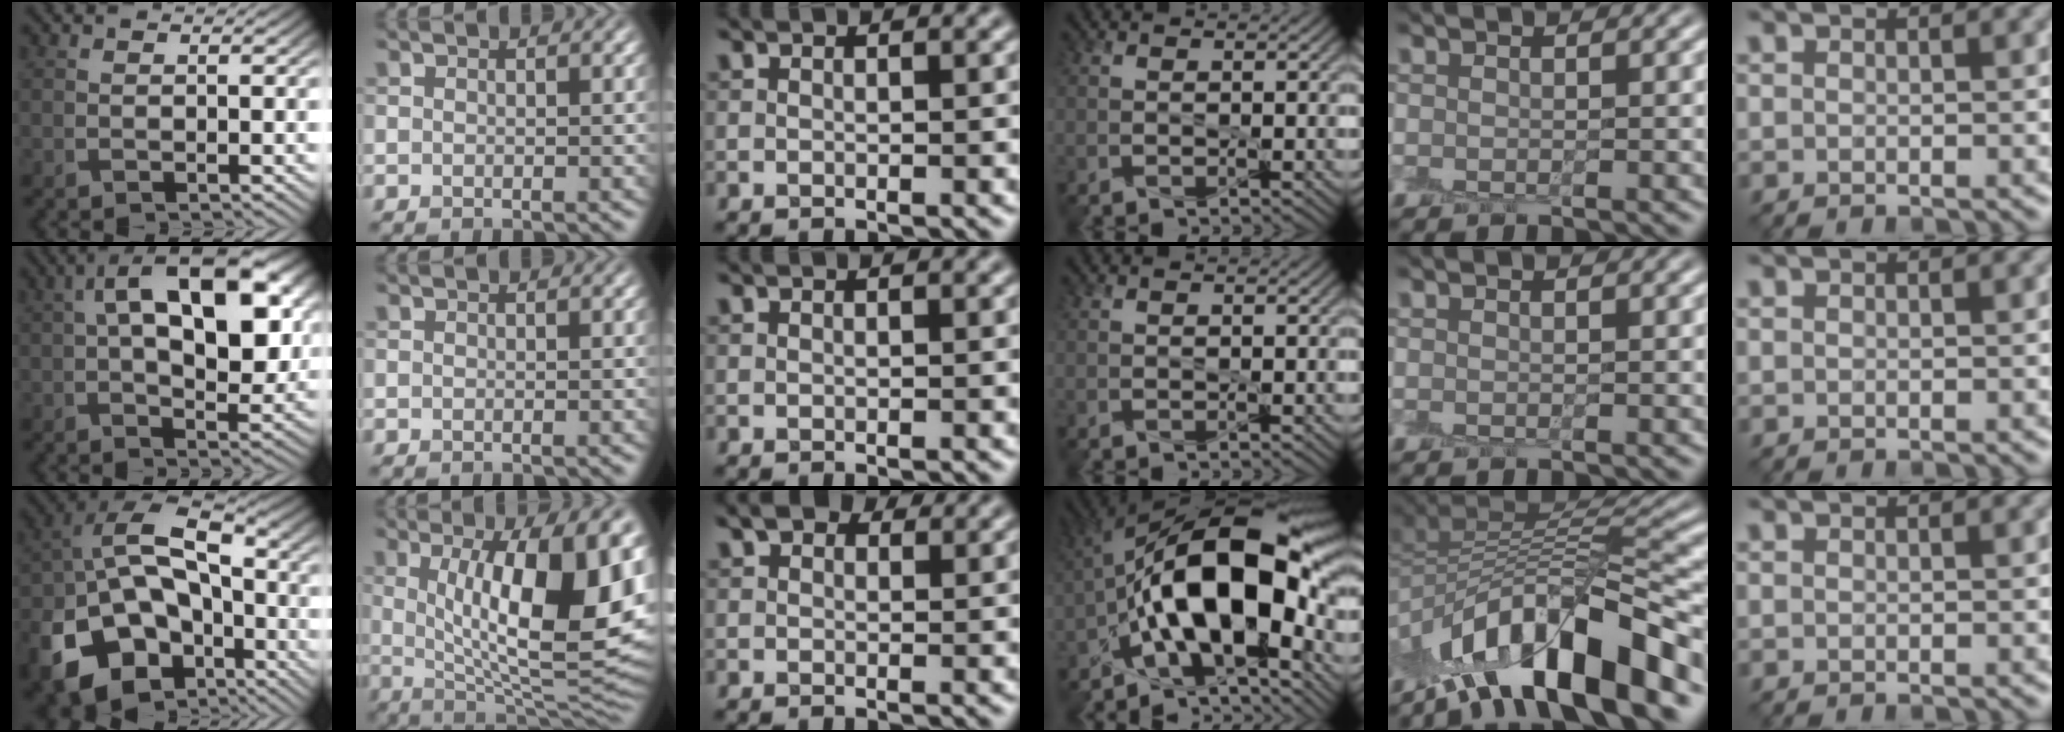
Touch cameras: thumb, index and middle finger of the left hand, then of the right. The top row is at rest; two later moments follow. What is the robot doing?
{"motion": "peel", "object": "plastic screen protector"}